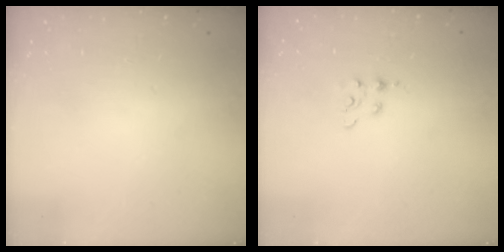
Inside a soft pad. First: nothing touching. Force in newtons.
{"total": 2.3, "press": 2.3, "slide": 0.4}